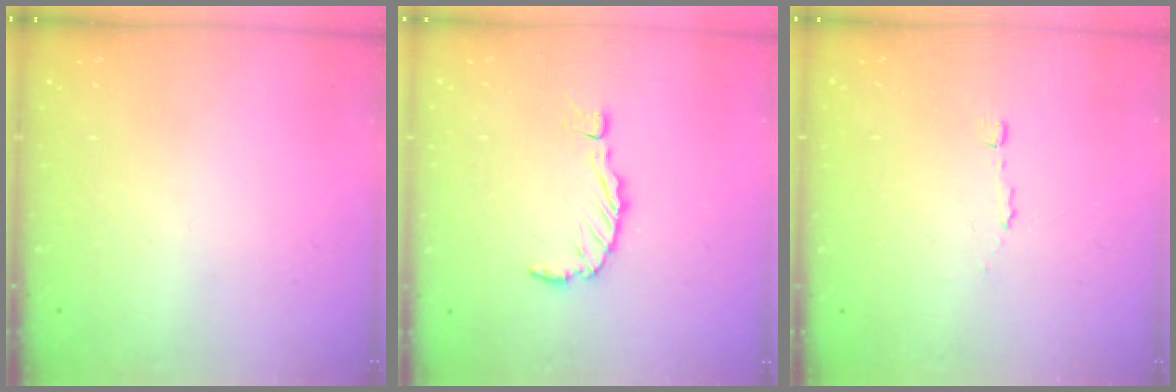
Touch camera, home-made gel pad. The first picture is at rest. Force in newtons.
{"total": 1.5, "press": 1.4, "slide": 0.3}
{"total": 2.2, "press": 2.2, "slide": 0.1}